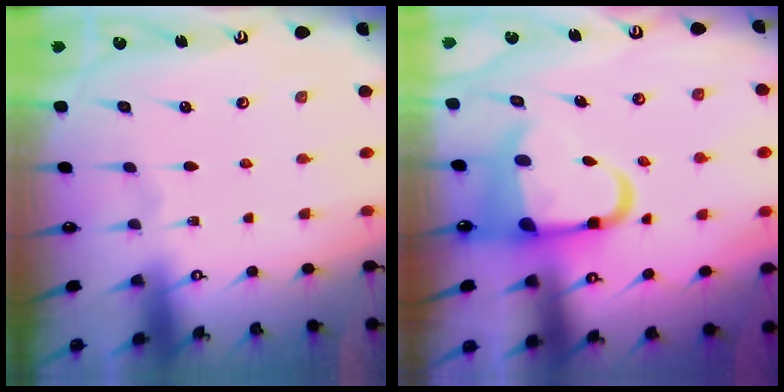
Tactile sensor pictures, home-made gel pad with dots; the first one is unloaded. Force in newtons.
{"total": 8.4, "press": 8.2, "slide": 1.6}